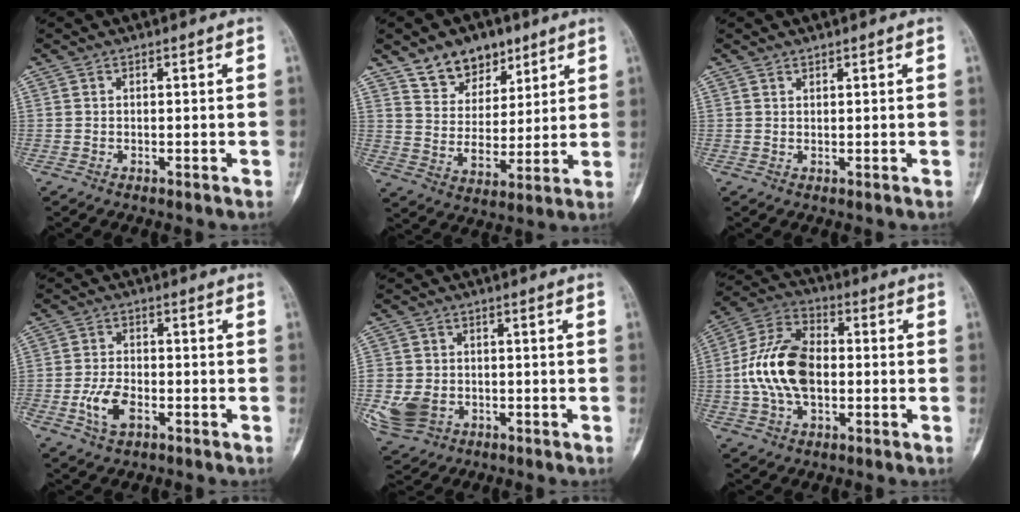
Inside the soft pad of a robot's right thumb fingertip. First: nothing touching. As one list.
[{"total": 12.0, "force": [8.0, 7.7, 4.7], "torque": [-0.031, -0.048, 0.141]}, {"total": 0.6, "force": [0.6, 0.0, 0.1], "torque": [0.005, -0.006, 0.010]}, {"total": 6.2, "force": [-2.5, 3.4, 4.5], "torque": [-0.090, 0.010, -0.048]}, {"total": 9.7, "force": [-2.7, 7.6, 5.4], "torque": [-0.125, 0.003, -0.038]}, {"total": 15.0, "force": [-0.7, 9.2, 11.8], "torque": [-0.223, 0.029, -0.018]}]